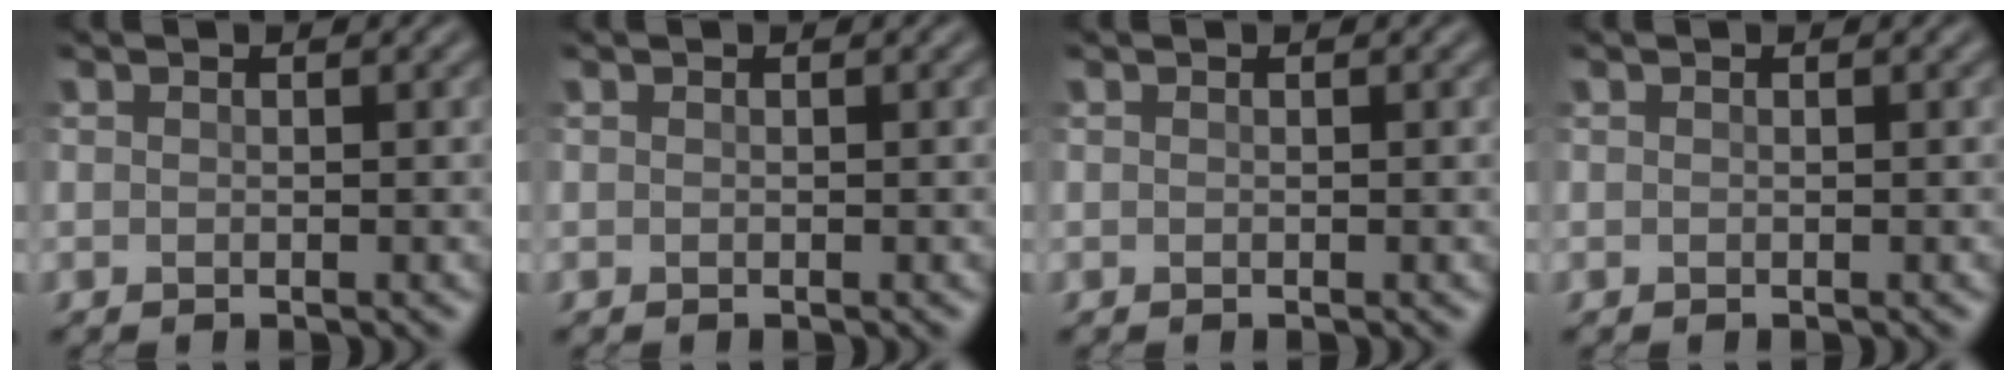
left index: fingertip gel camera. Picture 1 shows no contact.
{"total": 0.0}
{"total": 0.0}
{"total": 0.0}